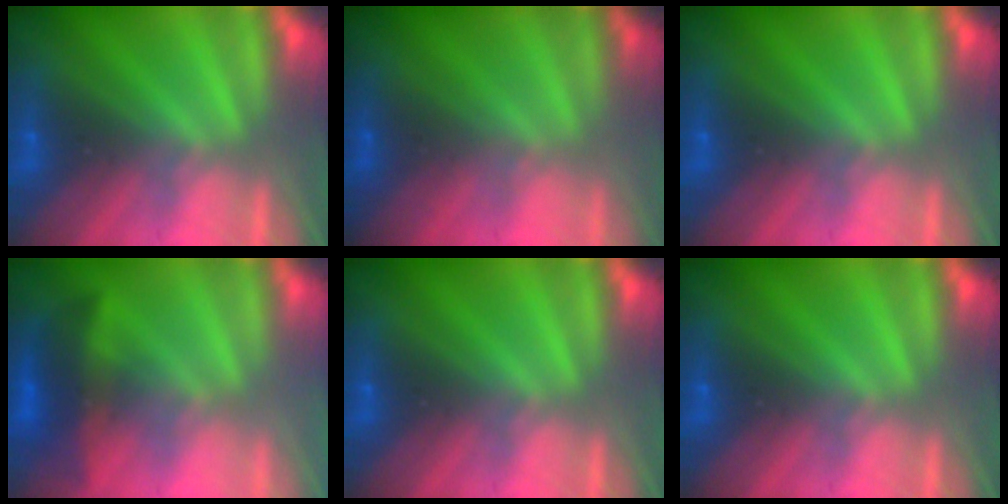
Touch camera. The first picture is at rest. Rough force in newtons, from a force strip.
{"total": 1.1}
{"total": 0.0}
{"total": 3.2}
{"total": 0.0}
{"total": 0.0}